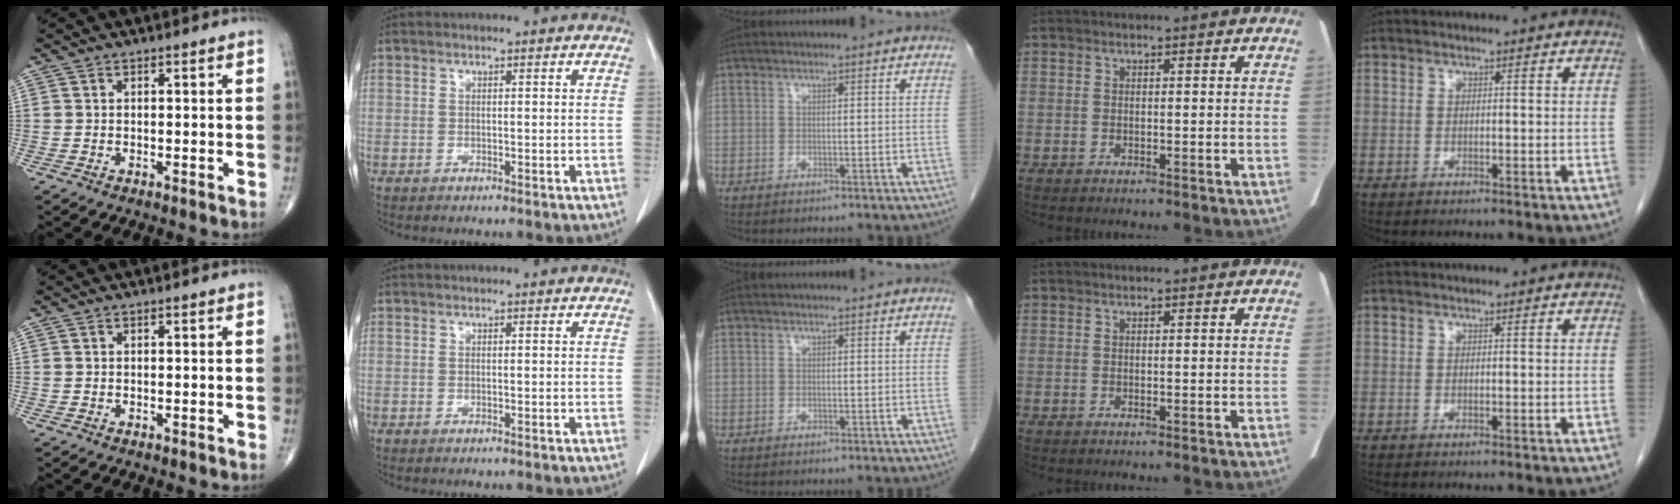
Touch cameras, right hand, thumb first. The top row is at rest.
{}